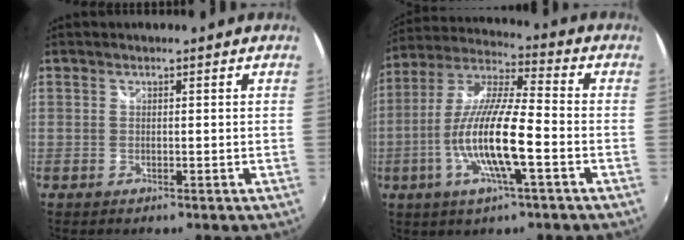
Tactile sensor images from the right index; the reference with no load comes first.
{"total": 14.7, "force": [-4.5, 2.2, 13.8], "torque": [-0.271, -0.009, -0.088]}